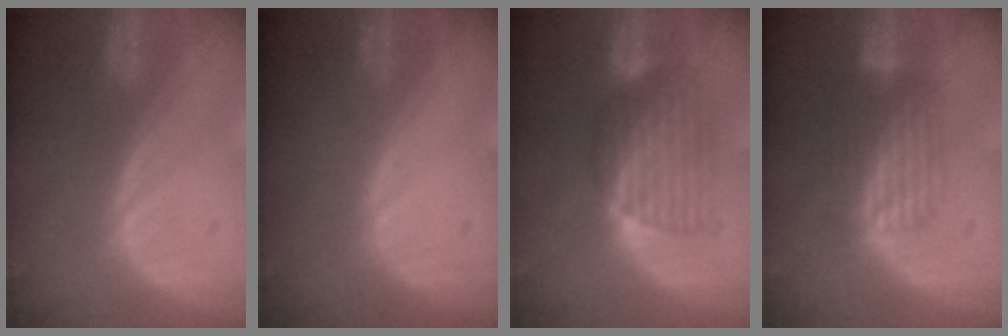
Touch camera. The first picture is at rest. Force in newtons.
{"total": 0.0}
{"total": 6.8, "press": 6.7, "slide": 0.9}
{"total": 6.8, "press": 5.7, "slide": 3.7}